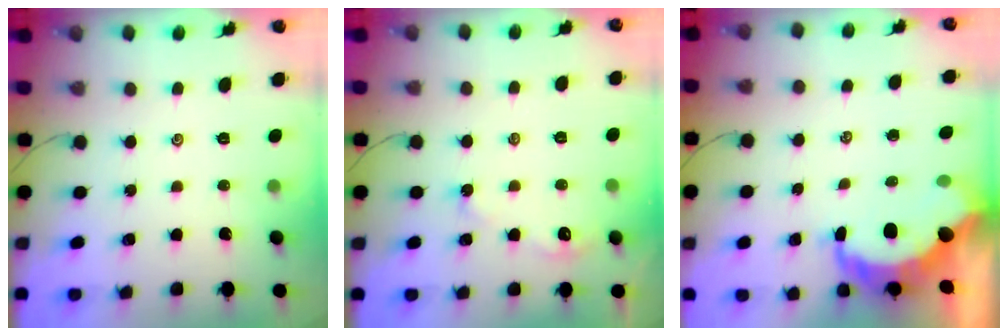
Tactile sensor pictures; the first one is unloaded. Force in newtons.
{"total": 2.8, "press": 2.8, "slide": 0.4}
{"total": 9.2, "press": 9.2, "slide": 0.9}